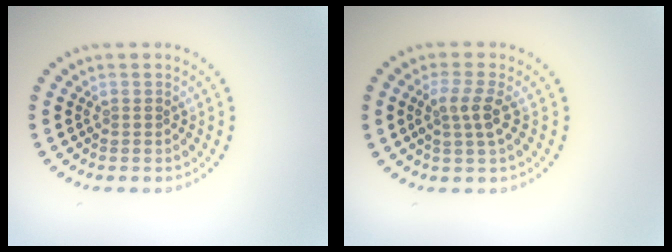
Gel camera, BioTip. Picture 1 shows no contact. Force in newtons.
{"total": 2.3, "press": 2.1, "slide": 1.0}